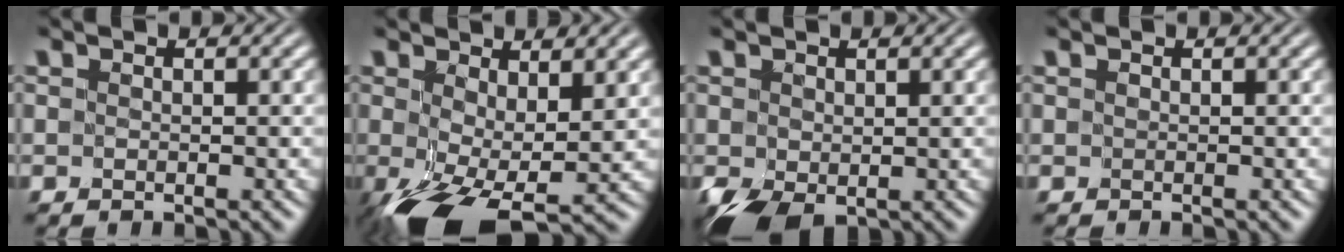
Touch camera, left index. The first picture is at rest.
{"total": 7.9, "force": [-1.9, 3.8, 6.7], "torque": [-0.141, -0.024, -0.025]}
{"total": 3.2, "force": [-0.7, 2.2, 2.2], "torque": [-0.056, -0.010, -0.011]}
{"total": 0.0}